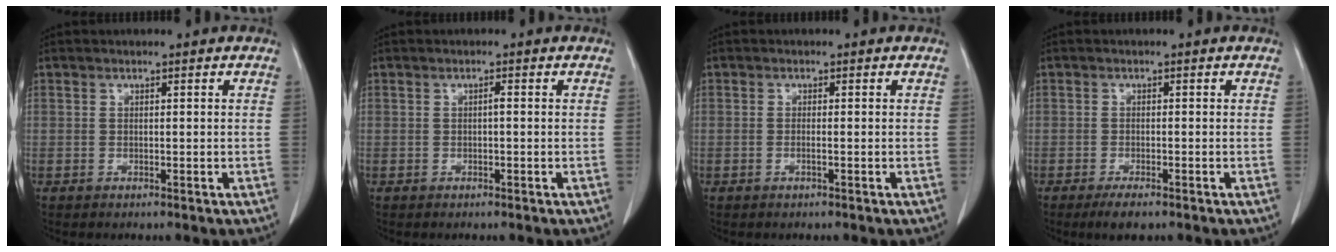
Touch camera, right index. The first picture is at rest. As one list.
[{"total": 0.6, "force": [-0.1, 0.1, 0.6], "torque": [-0.011, 0.002, -0.001]}, {"total": 0.8, "force": [-0.2, 0.0, 0.7], "torque": [-0.015, 0.000, -0.003]}, {"total": 2.9, "force": [-2.1, 0.8, 2.0], "torque": [-0.038, -0.005, -0.032]}]